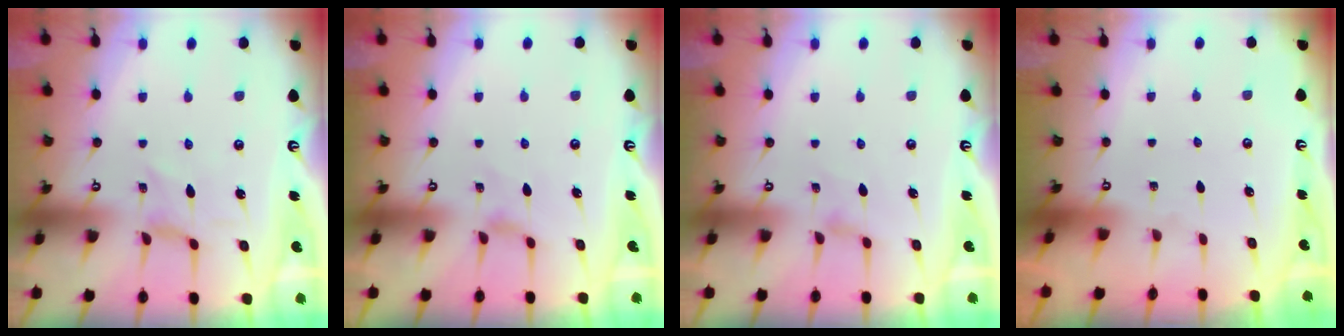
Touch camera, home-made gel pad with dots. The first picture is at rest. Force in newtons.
{"total": 1.6, "press": 1.6, "slide": 0.4}
{"total": 1.4, "press": 1.3, "slide": 0.5}
{"total": 0.0}